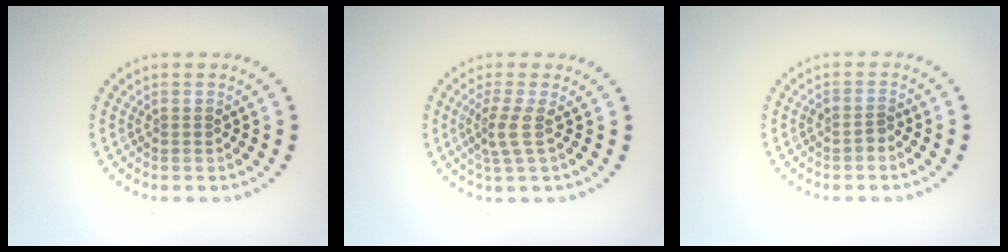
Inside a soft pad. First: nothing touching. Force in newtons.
{"total": 2.3, "press": 1.6, "slide": 1.6}
{"total": 1.1, "press": 0.9, "slide": 0.7}